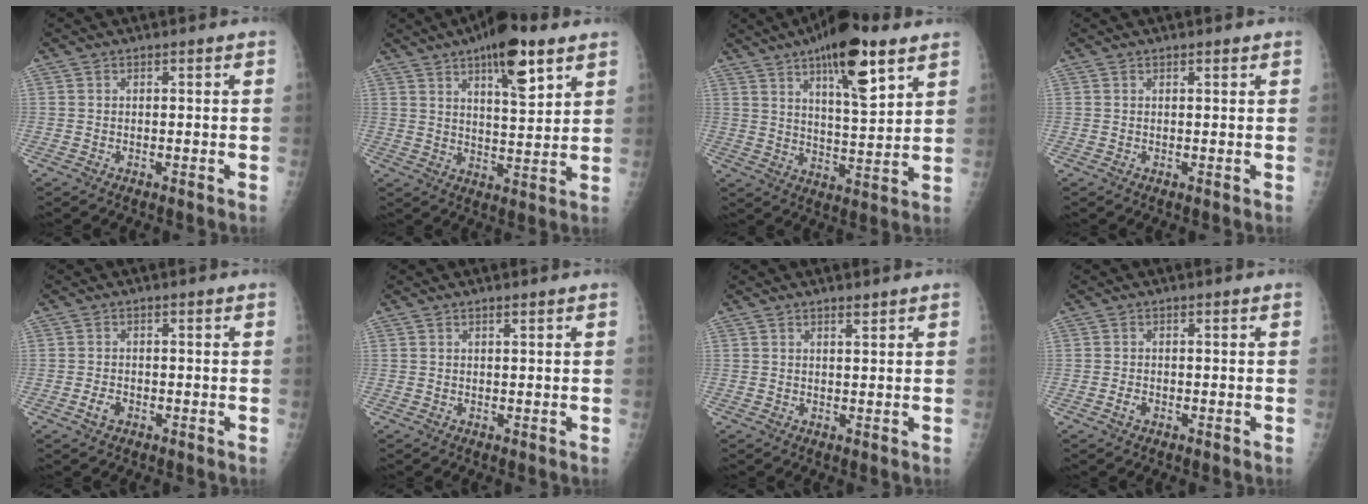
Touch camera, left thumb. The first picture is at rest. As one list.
[{"total": 12.3, "force": [6.9, 3.8, 9.4], "torque": [-0.122, -0.032, 0.106]}, {"total": 15.1, "force": [8.5, 4.3, 11.7], "torque": [-0.162, -0.041, 0.135]}, {"total": 0.7, "force": [0.5, 0.2, 0.4], "torque": [-0.004, -0.002, 0.007]}, {"total": 1.9, "force": [-1.0, 1.2, 1.1], "torque": [-0.018, 0.003, -0.017]}, {"total": 0.6, "force": [0.4, 0.0, 0.4], "torque": [-0.004, -0.001, 0.008]}, {"total": 1.3, "force": [1.0, 0.2, 0.7], "torque": [-0.008, -0.008, 0.019]}, {"total": 1.1, "force": [-0.6, 0.7, 0.7], "torque": [-0.010, 0.001, -0.010]}]